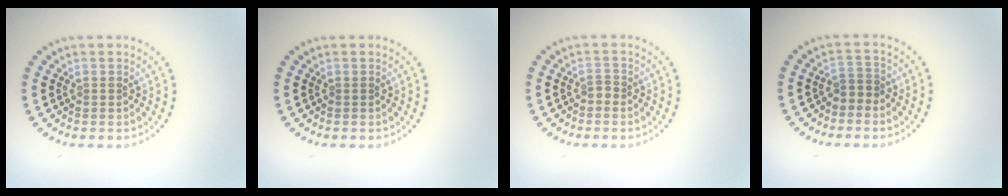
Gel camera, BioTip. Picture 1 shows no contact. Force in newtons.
{"total": 0.0}
{"total": 0.9, "press": 0.5, "slide": 0.7}
{"total": 1.5, "press": 1.2, "slide": 0.9}